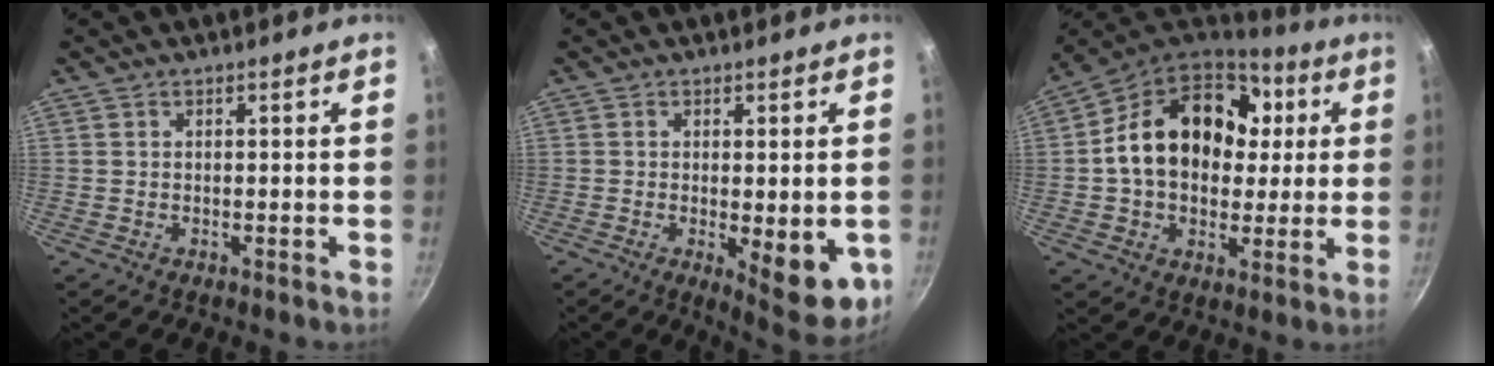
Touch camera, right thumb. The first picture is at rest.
{"total": 10.3, "force": [-1.9, 3.6, 9.4], "torque": [-0.104, -0.009, -0.015]}
{"total": 22.2, "force": [3.6, 16.4, 14.5], "torque": [-0.221, 0.024, 0.051]}